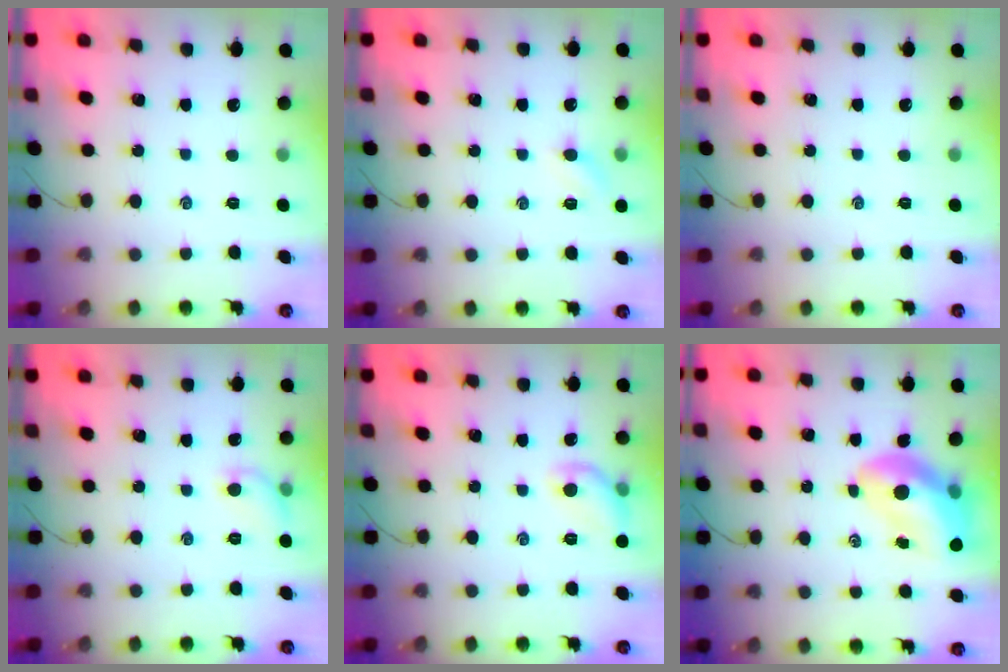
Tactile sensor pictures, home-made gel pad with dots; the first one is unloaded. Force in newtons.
{"total": 3.5, "press": 3.3, "slide": 1.2}
{"total": 0.0}
{"total": 5.6, "press": 5.4, "slide": 1.5}
{"total": 8.0, "press": 7.9, "slide": 1.1}
{"total": 12.9, "press": 12.4, "slide": 3.6}